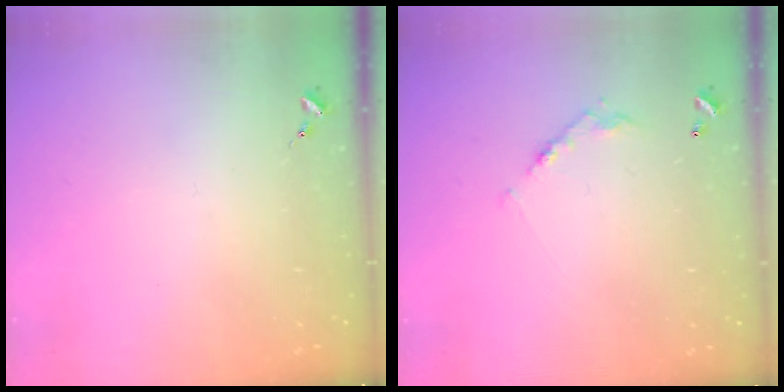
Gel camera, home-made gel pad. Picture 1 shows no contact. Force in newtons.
{"total": 6.0, "press": 6.0, "slide": 0.3}